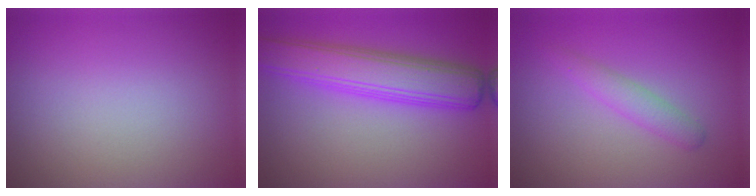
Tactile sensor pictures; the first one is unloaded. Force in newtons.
{"total": 5.5, "press": 5.4, "slide": 0.3}
{"total": 1.9, "press": 1.9, "slide": 0.1}